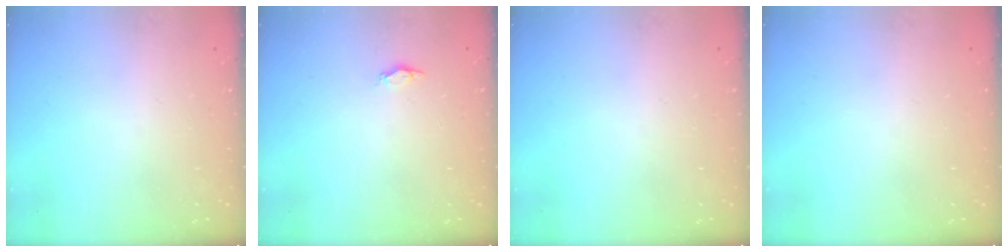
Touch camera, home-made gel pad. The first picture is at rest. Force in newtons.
{"total": 4.0, "press": 3.7, "slide": 1.6}
{"total": 0.0}
{"total": 0.0}